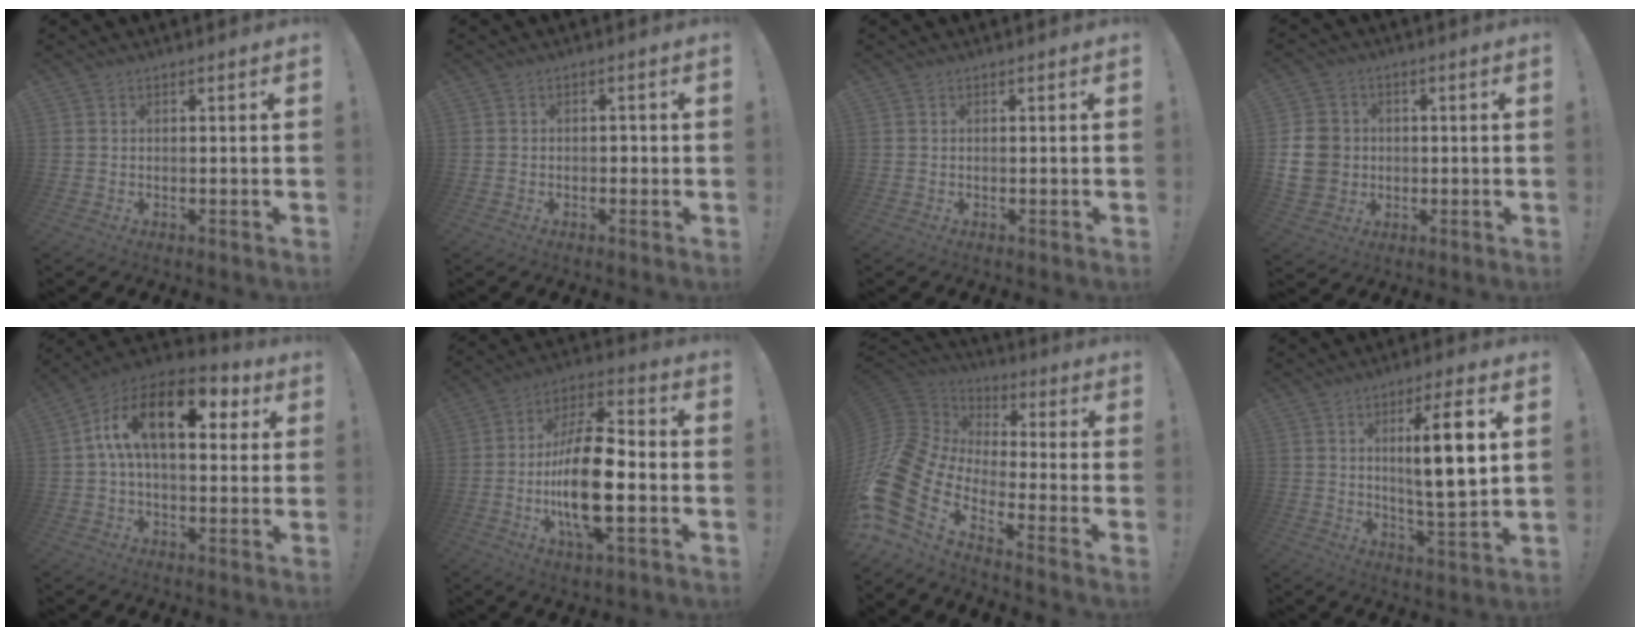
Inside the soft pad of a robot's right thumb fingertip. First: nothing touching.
{"total": 1.7, "force": [-1.1, 1.2, 0.6], "torque": [-0.012, 0.006, -0.020]}
{"total": 0.0}
{"total": 11.2, "force": [0.1, 9.9, 5.1], "torque": [-0.083, 0.007, 0.007]}
{"total": 18.4, "force": [5.4, 9.3, 14.9], "torque": [-0.252, -0.001, 0.082]}
{"total": 19.6, "force": [-3.8, 7.8, 17.6], "torque": [-0.327, 0.005, -0.063]}
{"total": 20.0, "force": [-8.6, 11.1, 14.3], "torque": [-0.302, 0.007, -0.125]}
{"total": 12.8, "force": [3.4, 2.1, 12.1], "torque": [-0.182, -0.012, 0.043]}